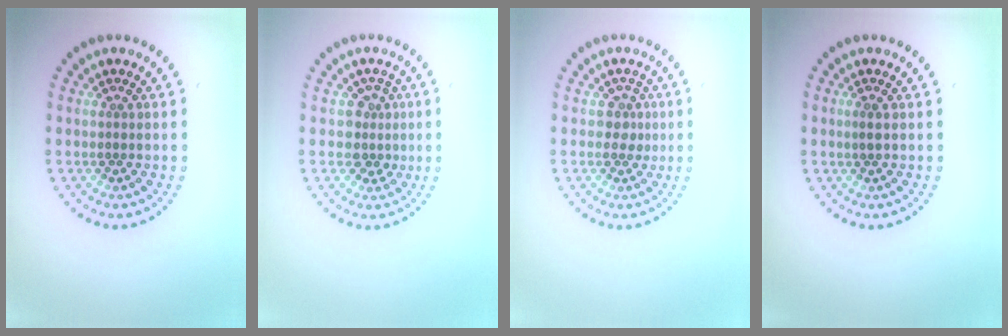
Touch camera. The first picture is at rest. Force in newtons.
{"total": 2.4, "press": 1.9, "slide": 1.5}
{"total": 1.6, "press": 1.4, "slide": 0.8}
{"total": 0.8, "press": 0.7, "slide": 0.3}